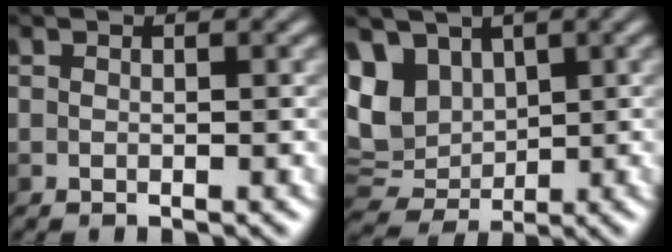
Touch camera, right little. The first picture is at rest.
{"total": 8.4, "force": [2.9, 5.8, 5.3], "torque": [-0.132, 0.001, 0.053]}